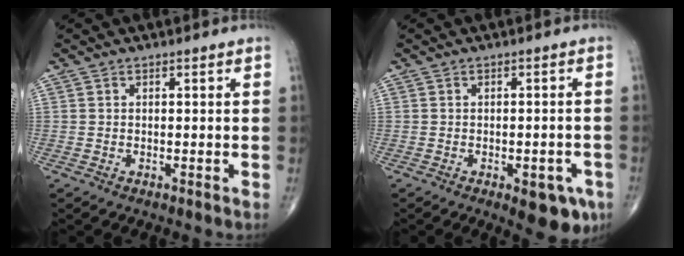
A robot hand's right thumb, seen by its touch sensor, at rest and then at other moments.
{"total": 8.4, "force": [-3.1, 3.5, 7.0], "torque": [-0.068, -0.004, -0.030]}